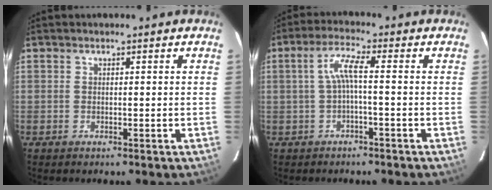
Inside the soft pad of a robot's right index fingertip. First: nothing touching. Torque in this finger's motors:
{"motor_torque": [0.56, -0.23, 0.34, 0.11]}